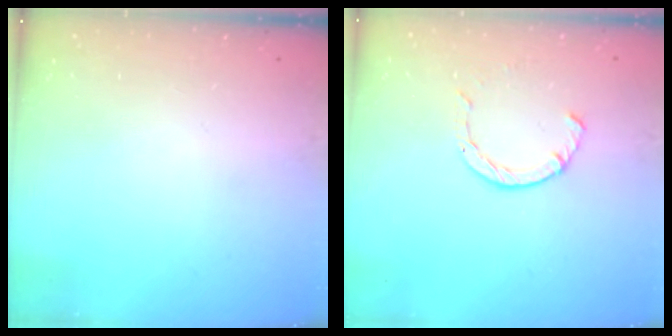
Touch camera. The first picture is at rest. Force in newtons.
{"total": 2.4, "press": 2.4, "slide": 0.2}